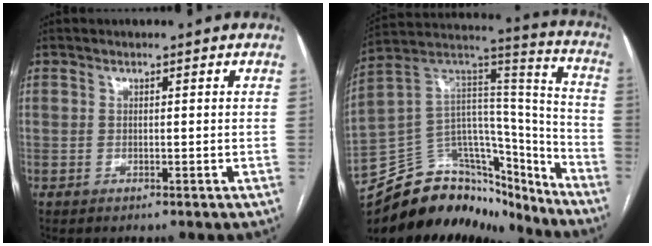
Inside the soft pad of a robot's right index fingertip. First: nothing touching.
{"total": 25.2, "force": [-21.8, 10.4, 7.0], "torque": [-0.139, 0.069, -0.339]}